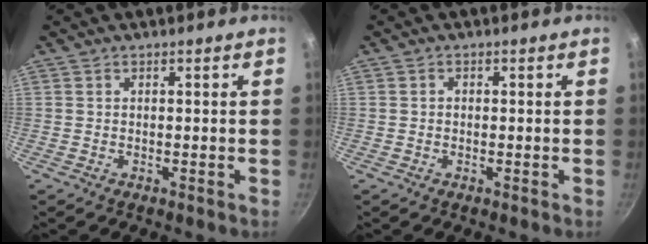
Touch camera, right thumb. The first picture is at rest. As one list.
[{"total": 0.7, "force": [-0.1, 0.6, 0.3], "torque": [-0.004, 0.004, -0.002]}]